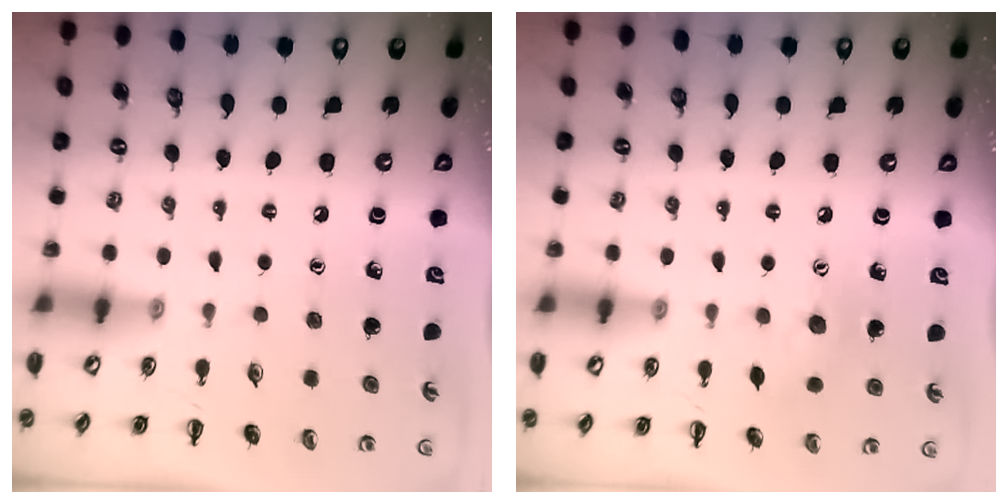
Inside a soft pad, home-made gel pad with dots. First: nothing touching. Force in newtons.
{"total": 8.3, "press": 8.2, "slide": 1.3}